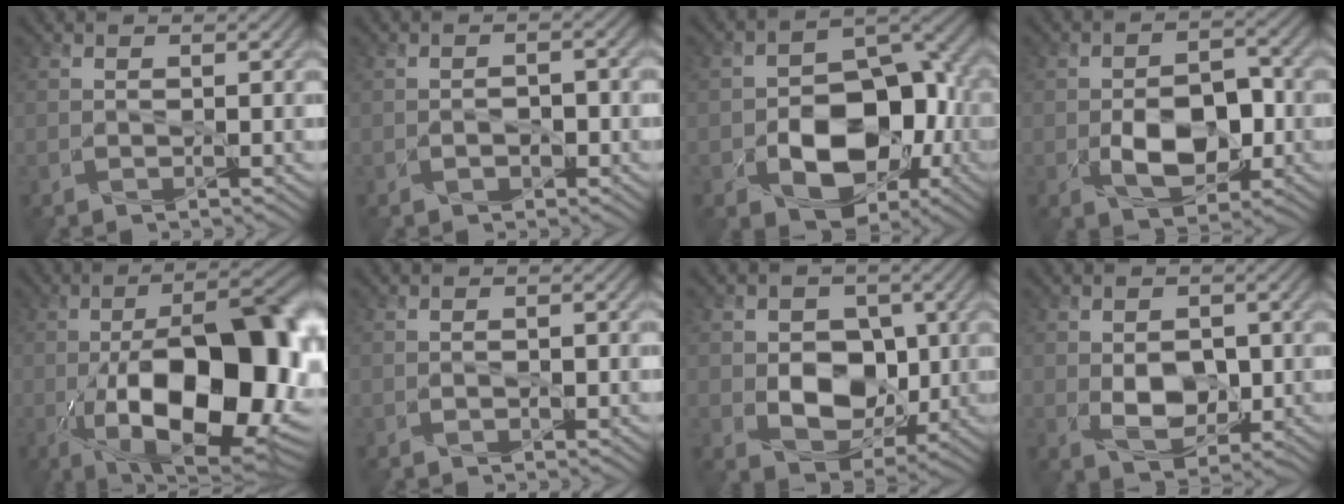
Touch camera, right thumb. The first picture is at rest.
{"total": 1.2, "force": [-0.9, 0.3, 0.7], "torque": [0.004, 0.004, -0.017]}
{"total": 13.2, "force": [-3.6, 8.6, 9.3], "torque": [-0.122, -0.023, -0.057]}
{"total": 6.6, "force": [-2.0, 3.5, 5.2], "torque": [-0.083, -0.008, -0.027]}
{"total": 17.7, "force": [-3.9, 6.4, 16.0], "torque": [-0.235, -0.011, -0.056]}
{"total": 0.6, "force": [-0.3, -0.4, 0.1], "torque": [-0.003, -0.003, -0.004]}
{"total": 8.6, "force": [-0.2, 6.1, 6.0], "torque": [-0.109, -0.013, -0.007]}
{"total": 5.0, "force": [-0.4, 3.0, 4.1], "torque": [-0.076, -0.008, -0.005]}